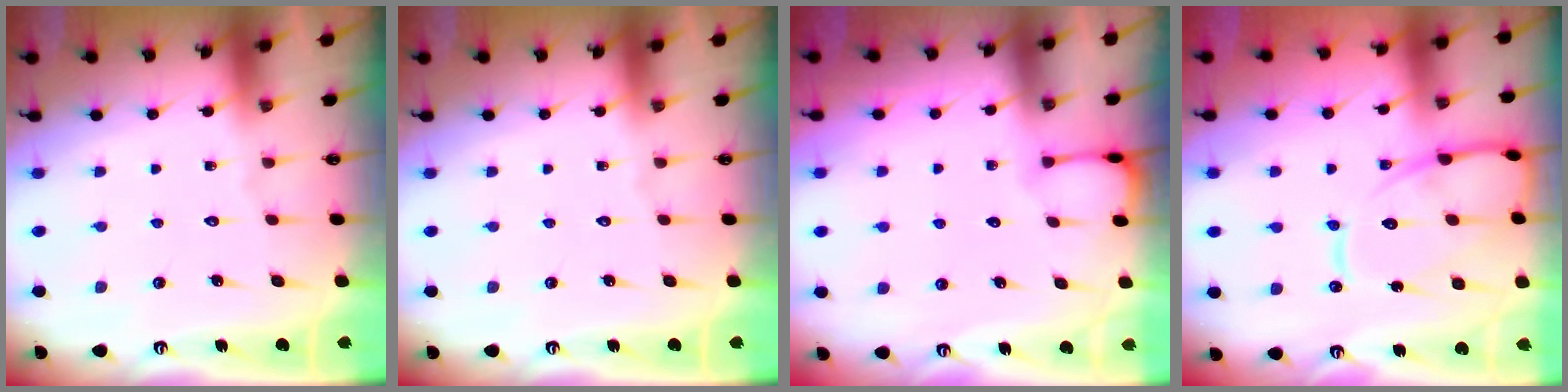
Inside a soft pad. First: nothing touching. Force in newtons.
{"total": 0.0}
{"total": 2.0, "press": 2.0, "slide": 0.3}
{"total": 13.1, "press": 13.1, "slide": 1.2}